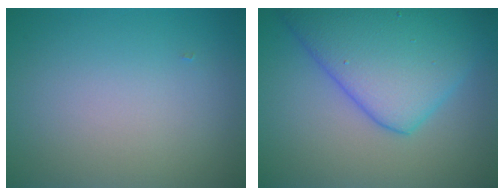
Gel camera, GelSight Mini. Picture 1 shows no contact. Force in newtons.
{"total": 9.1, "press": 9.1, "slide": 0.4}